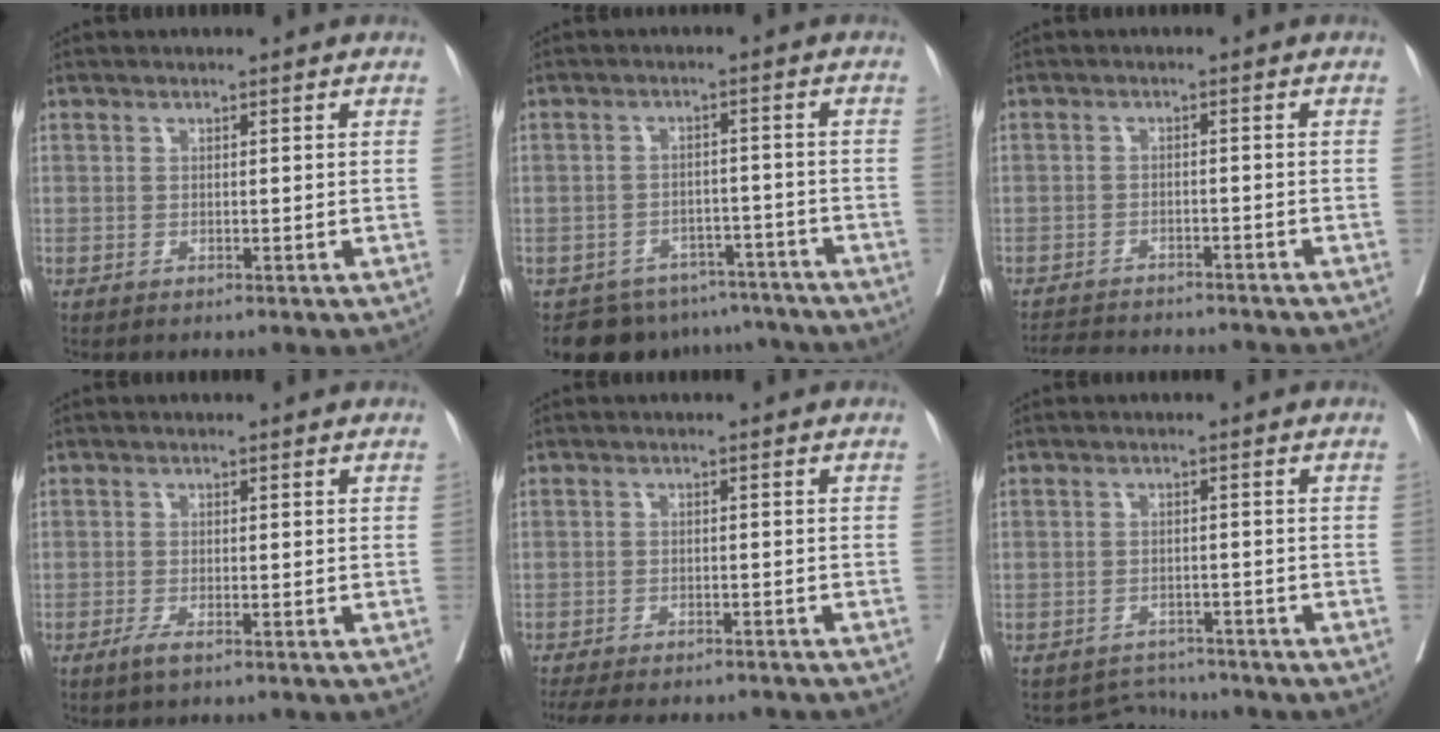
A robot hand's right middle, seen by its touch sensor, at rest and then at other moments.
{"total": 10.7, "force": [-9.1, 5.6, 1.3], "torque": [-0.007, 0.018, -0.109]}
{"total": 11.0, "force": [-10.3, 1.9, 3.5], "torque": [-0.057, -0.001, -0.138]}
{"total": 1.7, "force": [-1.1, 0.2, 1.3], "torque": [-0.027, -0.003, -0.022]}
{"total": 13.9, "force": [-12.4, 3.1, 5.5], "torque": [-0.108, -0.014, -0.161]}
{"total": 3.4, "force": [-3.2, 0.5, -1.2], "torque": [0.019, 0.007, -0.047]}